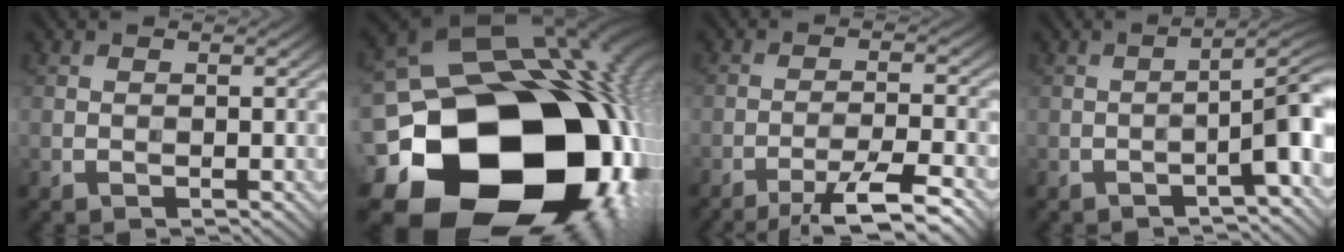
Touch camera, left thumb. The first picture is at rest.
{"total": 25.4, "force": [-7.6, 19.7, 14.1], "torque": [-0.253, -0.068, -0.147]}
{"total": 7.9, "force": [-5.7, 0.8, 5.3], "torque": [-0.094, 0.014, -0.089]}
{"total": 6.1, "force": [-2.5, 1.2, 5.4], "torque": [-0.071, 0.019, -0.034]}